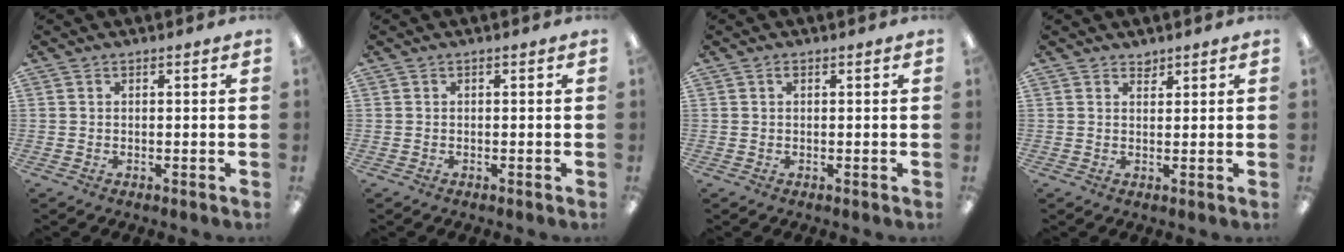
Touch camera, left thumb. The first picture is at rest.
{"total": 0.0}
{"total": 0.7, "force": [0.4, 0.4, 0.4], "torque": [-0.009, 0.004, 0.007]}
{"total": 1.6, "force": [1.5, 0.5, 0.0], "torque": [0.007, -0.006, 0.028]}